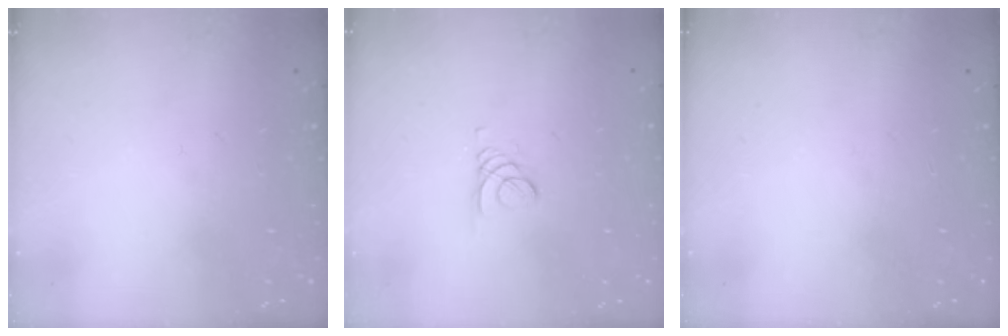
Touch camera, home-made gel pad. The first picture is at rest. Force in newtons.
{"total": 1.5, "press": 1.5, "slide": 0.1}
{"total": 0.0}